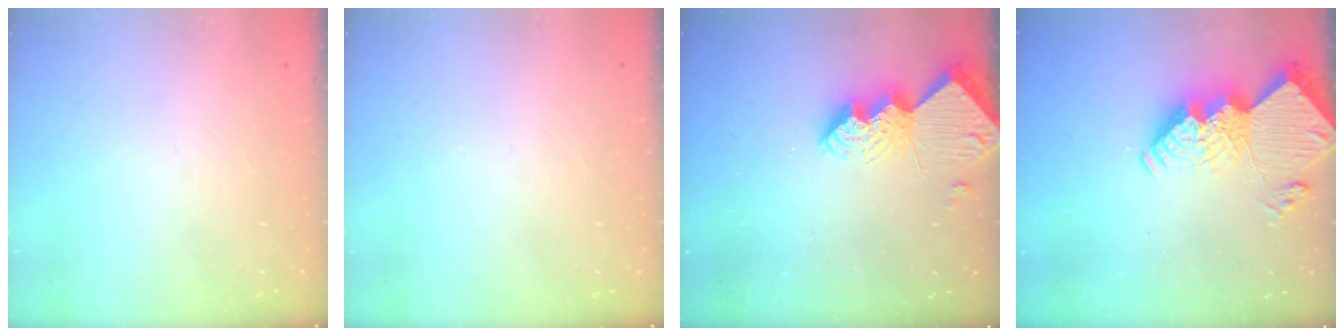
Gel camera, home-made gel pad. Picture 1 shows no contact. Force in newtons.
{"total": 0.0}
{"total": 11.1, "press": 11.0, "slide": 1.0}
{"total": 19.8, "press": 19.8, "slide": 1.9}